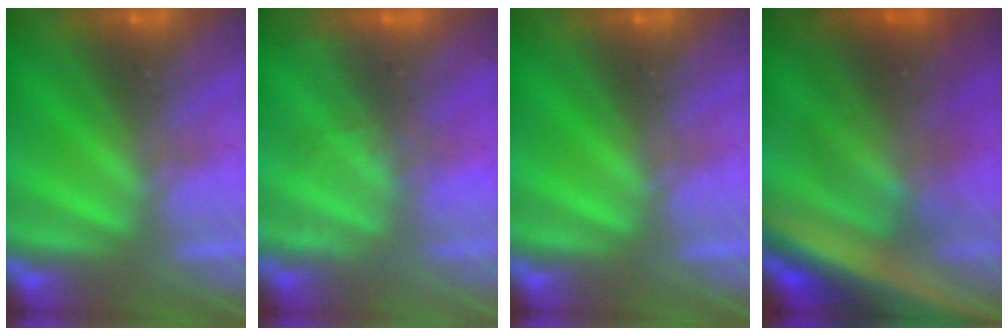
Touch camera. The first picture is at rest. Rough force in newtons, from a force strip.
{"total": 2.3}
{"total": 0.0}
{"total": 6.9}